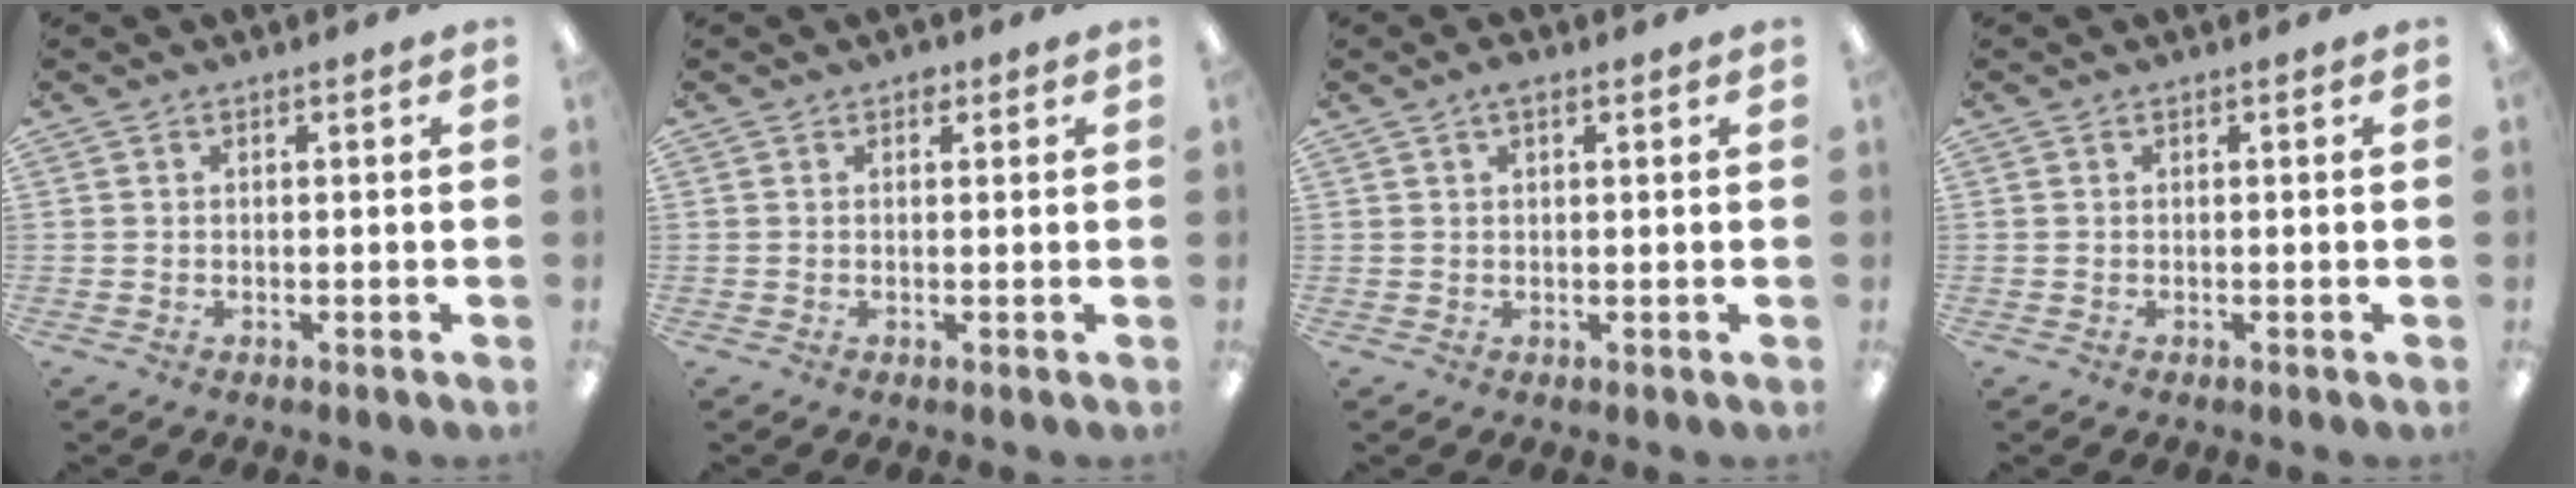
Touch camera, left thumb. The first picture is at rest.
{"total": 1.4, "force": [0.7, 1.0, 0.6], "torque": [0.003, -0.004, 0.009]}
{"total": 2.2, "force": [1.3, 0.8, 1.6], "torque": [-0.026, 0.001, 0.020]}
{"total": 0.0}